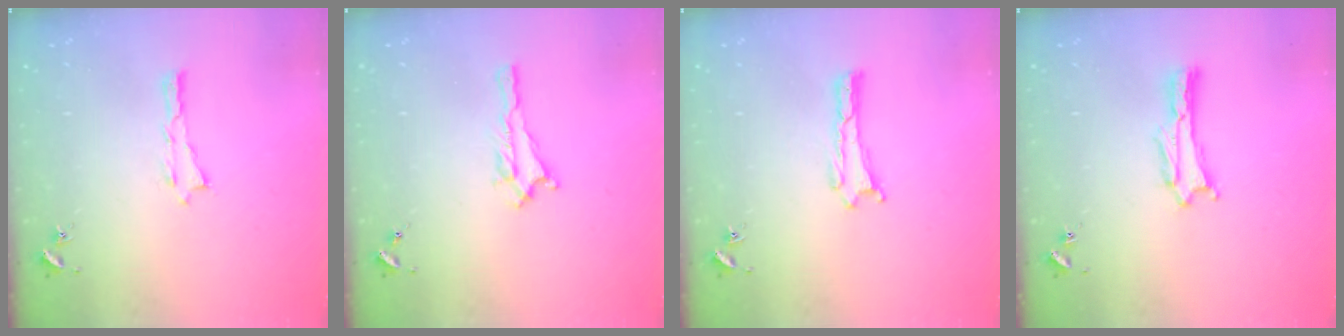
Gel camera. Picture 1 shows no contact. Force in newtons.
{"total": 1.5, "press": 1.4, "slide": 0.2}
{"total": 0.0}
{"total": 0.0}